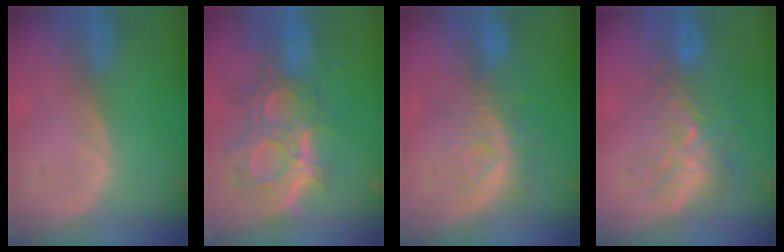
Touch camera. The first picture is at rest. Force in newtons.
{"total": 11.9, "press": 10.6, "slide": 5.4}
{"total": 8.1, "press": 7.2, "slide": 3.7}
{"total": 9.4, "press": 8.7, "slide": 3.5}